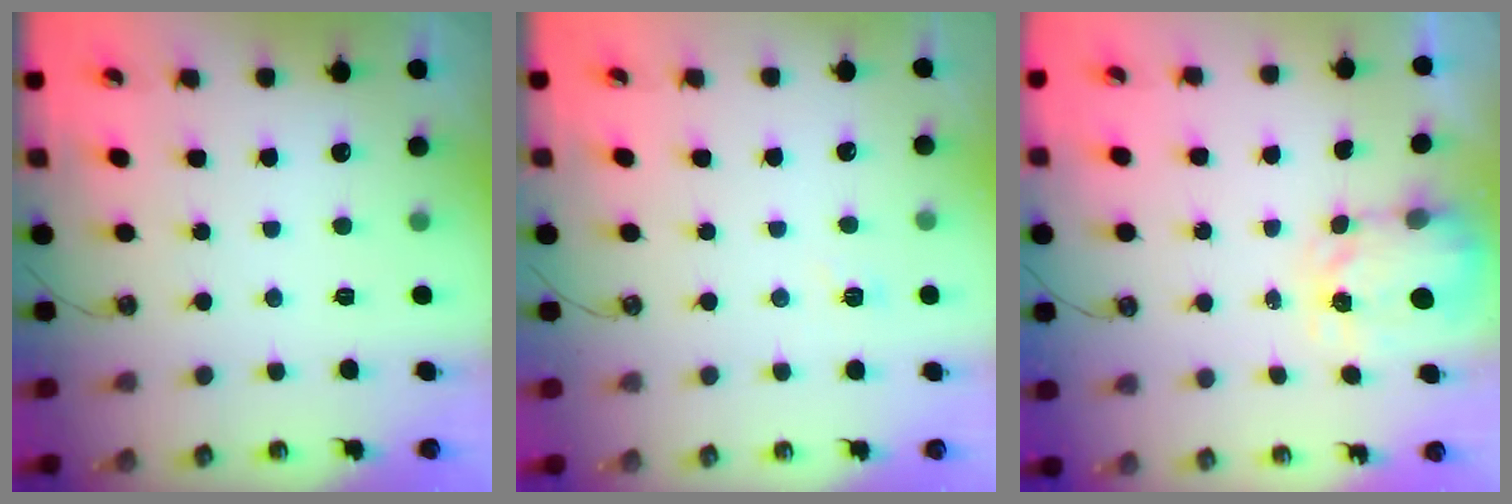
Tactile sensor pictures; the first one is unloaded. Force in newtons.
{"total": 2.9, "press": 2.8, "slide": 0.5}
{"total": 3.5, "press": 3.5, "slide": 0.4}